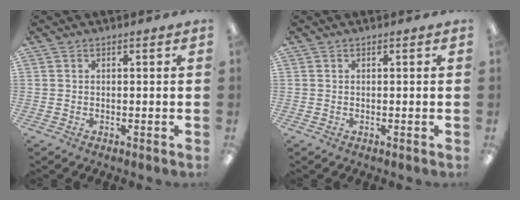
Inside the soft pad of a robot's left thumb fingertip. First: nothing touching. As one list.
[{"total": 0.0}]